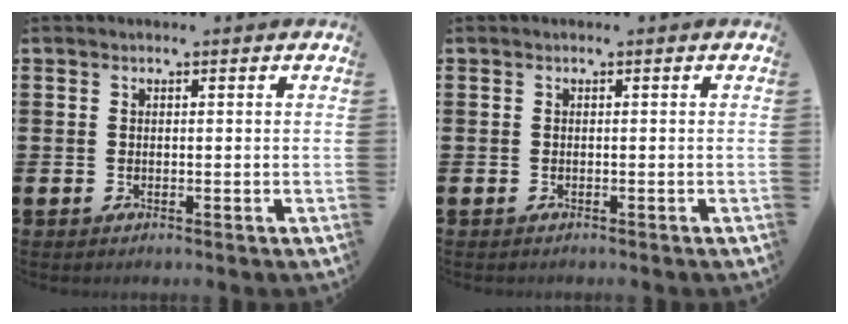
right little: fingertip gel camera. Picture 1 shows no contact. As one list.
[{"total": 0.0}]